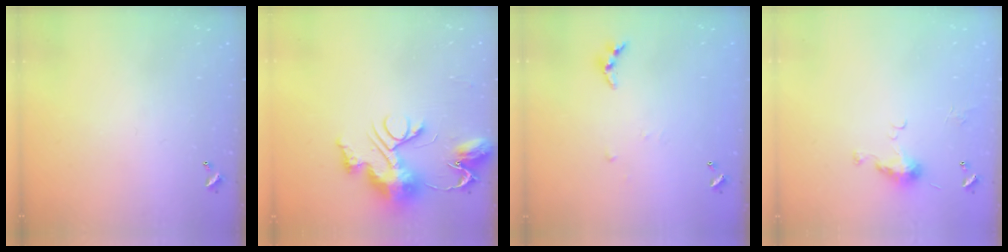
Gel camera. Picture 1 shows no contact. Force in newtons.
{"total": 12.5, "press": 12.4, "slide": 1.2}
{"total": 4.6, "press": 4.5, "slide": 0.5}
{"total": 5.0, "press": 5.0, "slide": 0.7}